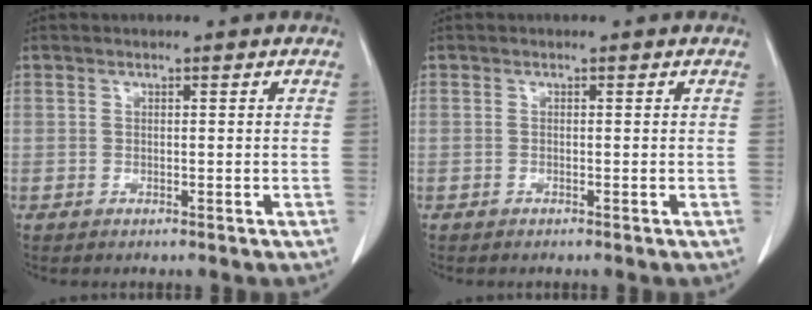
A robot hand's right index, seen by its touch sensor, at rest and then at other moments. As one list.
[{"total": 0.0}]